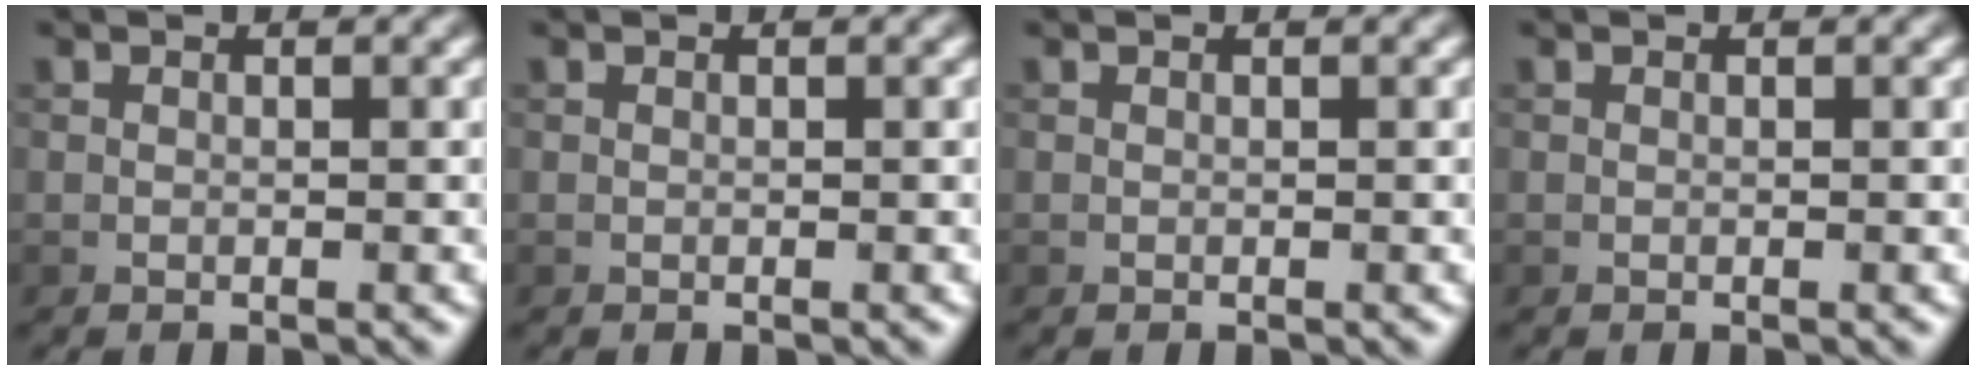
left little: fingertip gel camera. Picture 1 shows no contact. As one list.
[{"total": 0.0}, {"total": 0.0}, {"total": 0.0}]